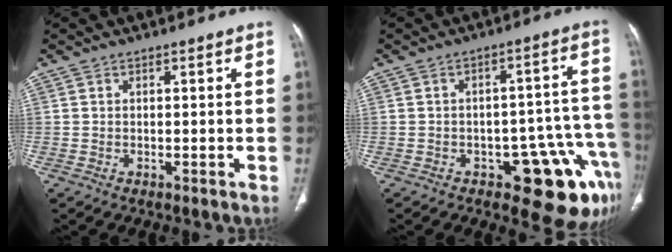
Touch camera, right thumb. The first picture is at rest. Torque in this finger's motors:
{"motor_torque": [3.06, 1.51, 0.87, -1.08, 0.03]}